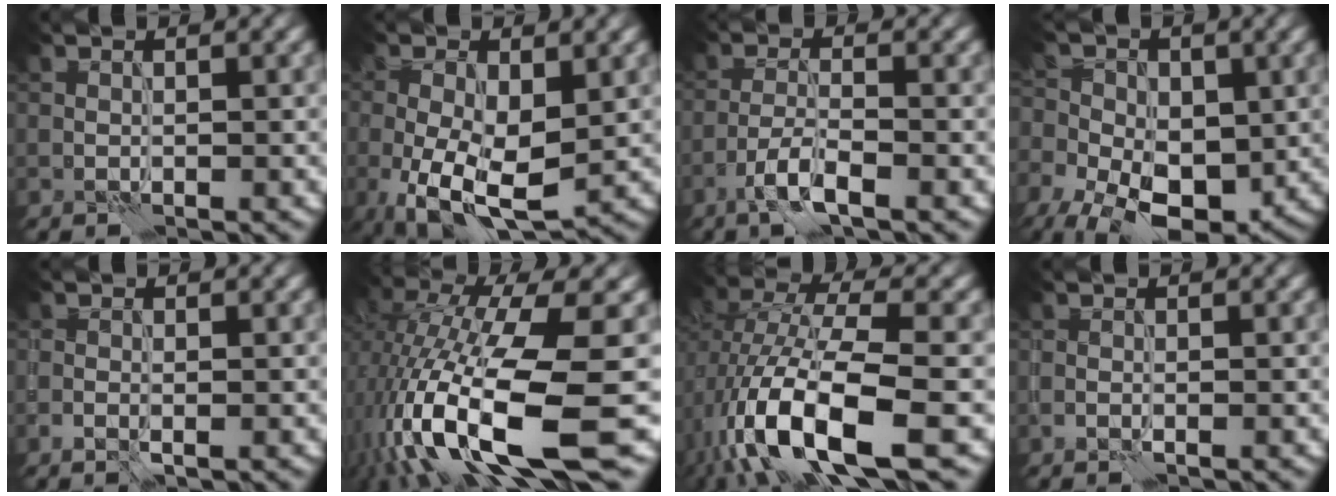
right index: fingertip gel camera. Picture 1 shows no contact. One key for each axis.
{"total": 9.3, "fx": -2.3, "fy": 4.8, "fz": 7.6, "tx": -0.150, "ty": -0.021, "tz": -0.034}
{"total": 3.3, "fx": -2.2, "fy": 0.7, "fz": 2.4, "tx": -0.053, "ty": 0.004, "tz": -0.047}
{"total": 10.9, "fx": -4.3, "fy": 6.8, "fz": 7.3, "tx": -0.149, "ty": -0.024, "tz": -0.071}
{"total": 0.6, "fx": -0.3, "fy": 0.1, "fz": 0.5, "tx": -0.010, "ty": -0.003, "tz": -0.004}
{"total": 14.6, "fx": -4.7, "fy": 4.3, "fz": 13.1, "tx": -0.255, "ty": -0.015, "tz": -0.070}
{"total": 12.7, "fx": -5.2, "fy": 5.1, "fz": 10.5, "tx": -0.217, "ty": -0.014, "tz": -0.092}
{"total": 0.0}